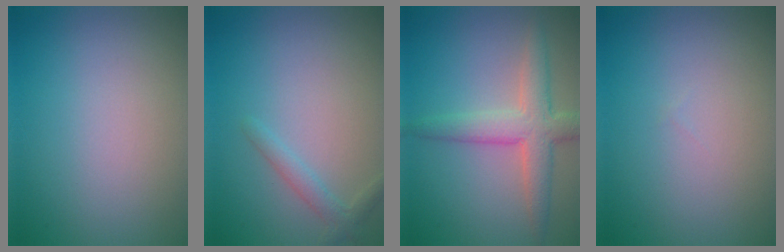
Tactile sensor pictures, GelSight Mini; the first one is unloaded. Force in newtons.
{"total": 1.6, "press": 1.6, "slide": 0.1}
{"total": 4.4, "press": 4.4, "slide": 0.1}
{"total": 0.0}